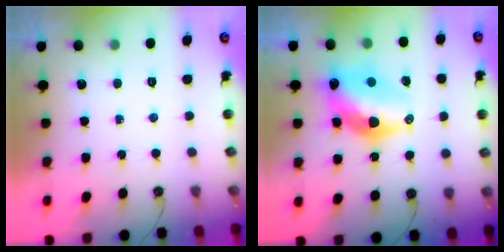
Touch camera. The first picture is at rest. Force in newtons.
{"total": 13.2, "press": 13.1, "slide": 1.5}